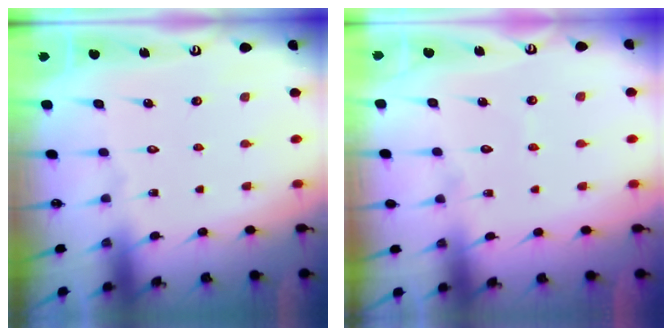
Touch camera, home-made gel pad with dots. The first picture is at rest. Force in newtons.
{"total": 3.0, "press": 3.0, "slide": 0.2}